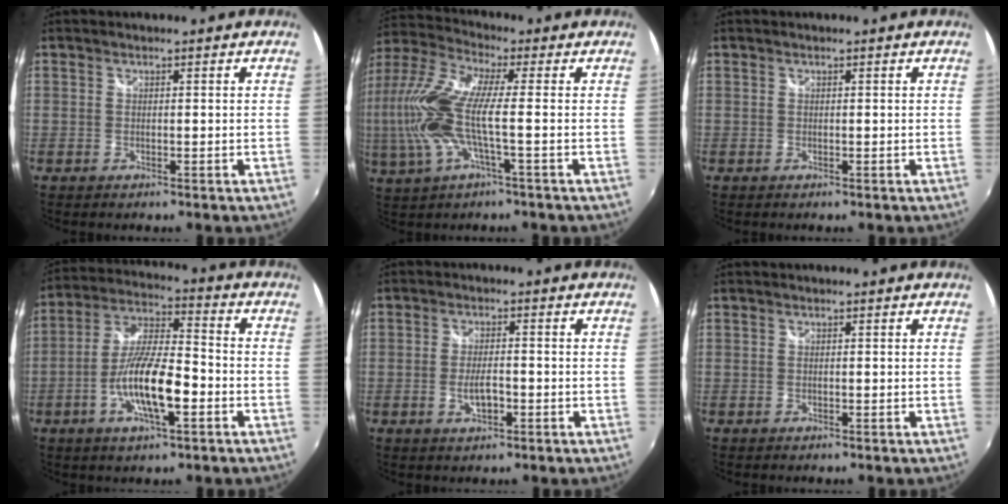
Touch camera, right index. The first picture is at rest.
{"total": 15.8, "force": [-1.3, 3.5, 15.3], "torque": [-0.313, -0.002, -0.030]}
{"total": 0.0}
{"total": 13.2, "force": [-4.6, 3.4, 11.9], "torque": [-0.239, -0.003, -0.087]}
{"total": 4.1, "force": [-1.4, 1.6, 3.4], "torque": [-0.068, -0.003, -0.023]}
{"total": 0.0}